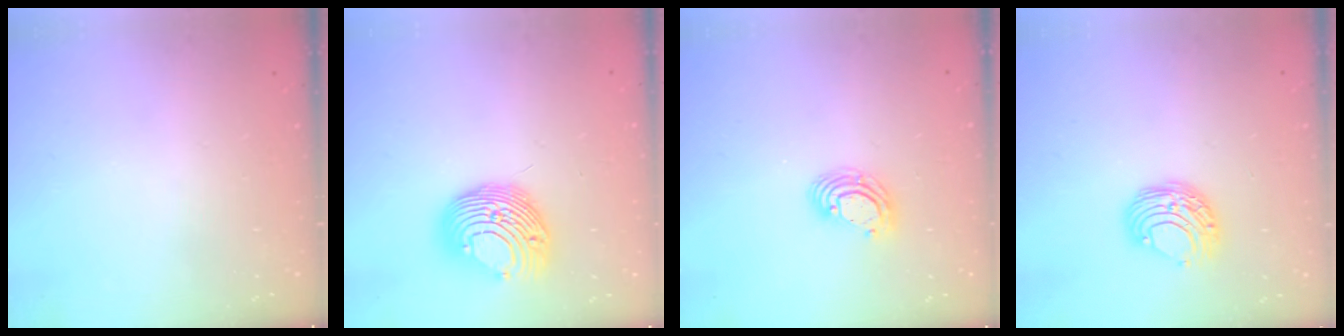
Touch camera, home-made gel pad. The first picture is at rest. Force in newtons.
{"total": 14.2, "press": 14.2, "slide": 0.0}
{"total": 8.2, "press": 8.1, "slide": 1.4}
{"total": 8.5, "press": 8.5, "slide": 0.4}